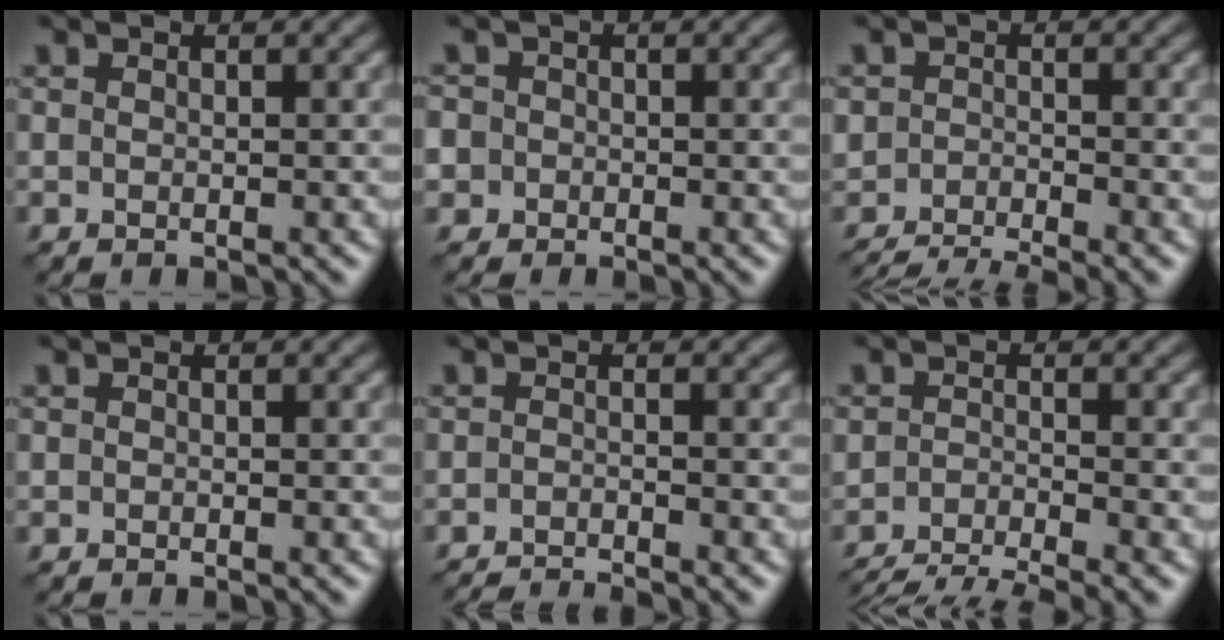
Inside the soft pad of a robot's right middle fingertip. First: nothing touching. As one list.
[{"total": 3.3, "force": [-0.7, 3.2, 0.8], "torque": [-0.008, 0.013, -0.042]}, {"total": 5.8, "force": [-5.2, 1.0, 2.3], "torque": [-0.041, -0.016, -0.091]}, {"total": 0.0}, {"total": 3.0, "force": [-2.7, 0.2, 1.3], "torque": [-0.016, -0.002, -0.052]}, {"total": 6.1, "force": [-5.2, 1.1, 3.0], "torque": [-0.051, -0.020, -0.089]}]